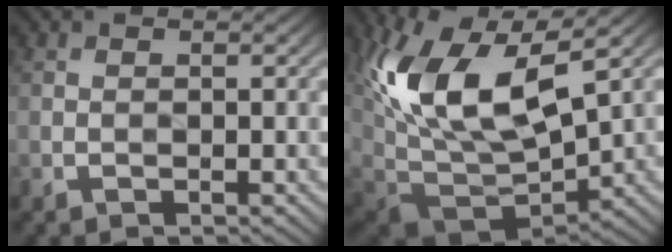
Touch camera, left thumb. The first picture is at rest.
{"total": 17.0, "force": [5.3, 8.4, 13.8], "torque": [-0.300, 0.002, 0.102]}